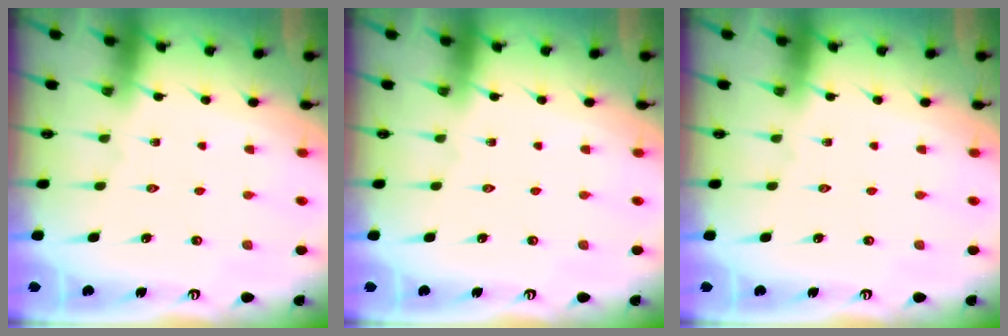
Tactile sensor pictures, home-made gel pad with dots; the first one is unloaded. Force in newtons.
{"total": 0.0}
{"total": 0.0}